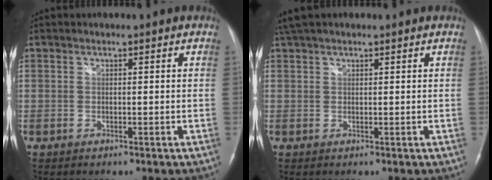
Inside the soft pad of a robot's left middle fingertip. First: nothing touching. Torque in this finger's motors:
{"motor_torque": [0.28, -0.24, 0.01, 0.03]}